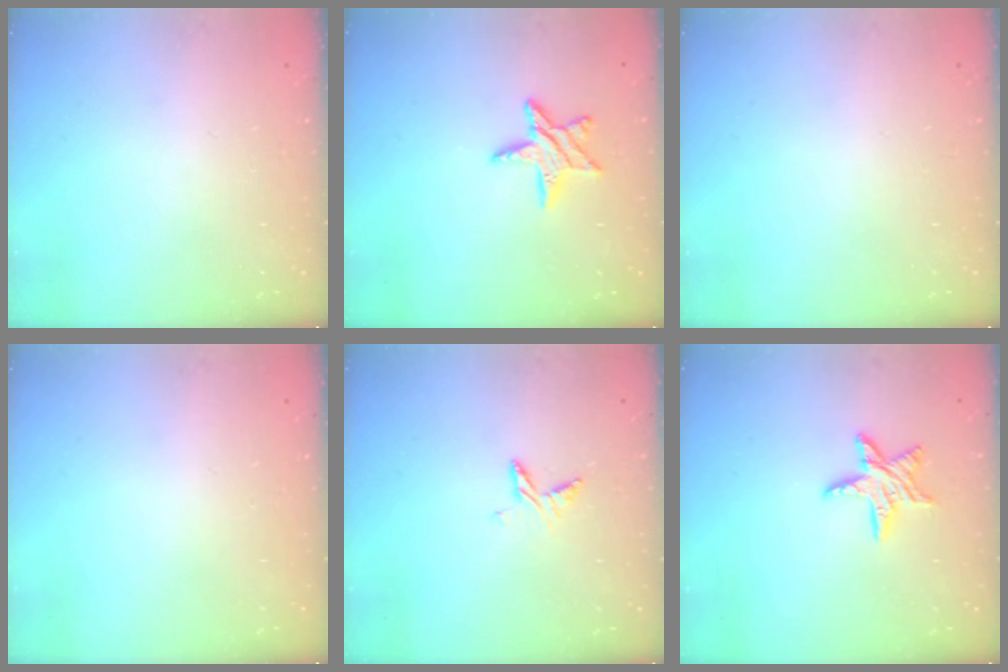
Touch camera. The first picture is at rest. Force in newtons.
{"total": 8.1, "press": 8.1, "slide": 0.3}
{"total": 0.0}
{"total": 0.0}
{"total": 7.0, "press": 6.9, "slide": 0.7}
{"total": 9.4, "press": 9.4, "slide": 0.7}